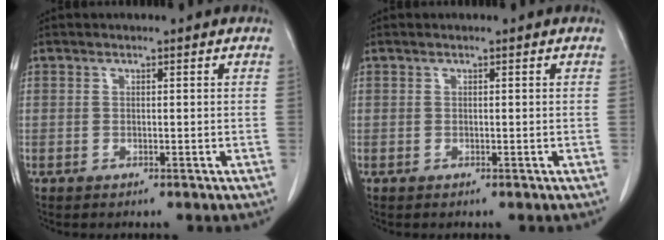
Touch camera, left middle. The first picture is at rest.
{"total": 0.0}